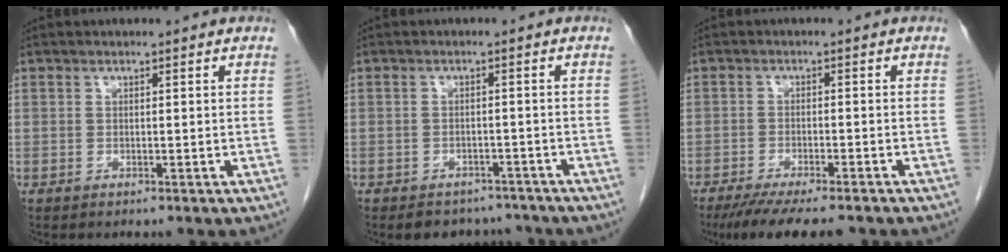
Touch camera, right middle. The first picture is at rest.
{"total": 5.9, "force": [-5.2, 2.7, 0.6], "torque": [0.006, 0.008, -0.064]}
{"total": 10.9, "force": [-8.9, 1.8, 5.9], "torque": [-0.083, -0.017, -0.133]}